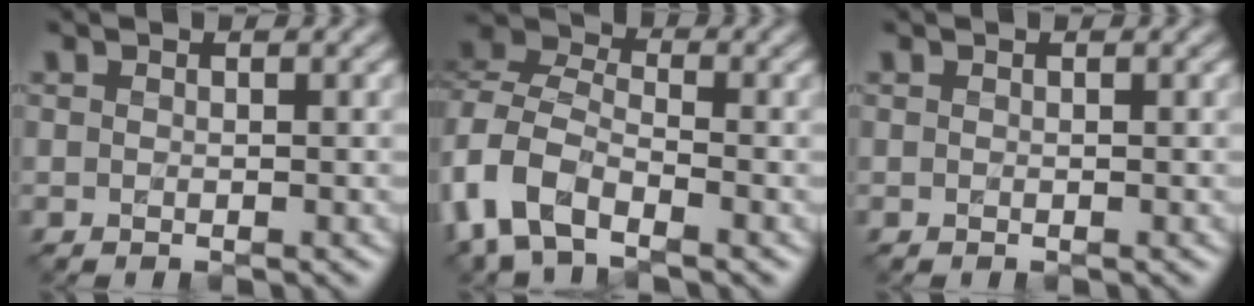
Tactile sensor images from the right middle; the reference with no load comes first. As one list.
[{"total": 7.8, "force": [-4.1, 4.2, 5.1], "torque": [-0.113, 0.000, -0.093]}, {"total": 0.0}]